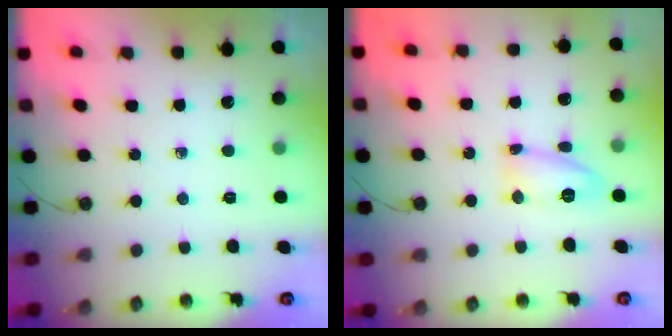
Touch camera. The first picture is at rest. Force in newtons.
{"total": 23.7, "press": 12.1, "slide": 20.4}